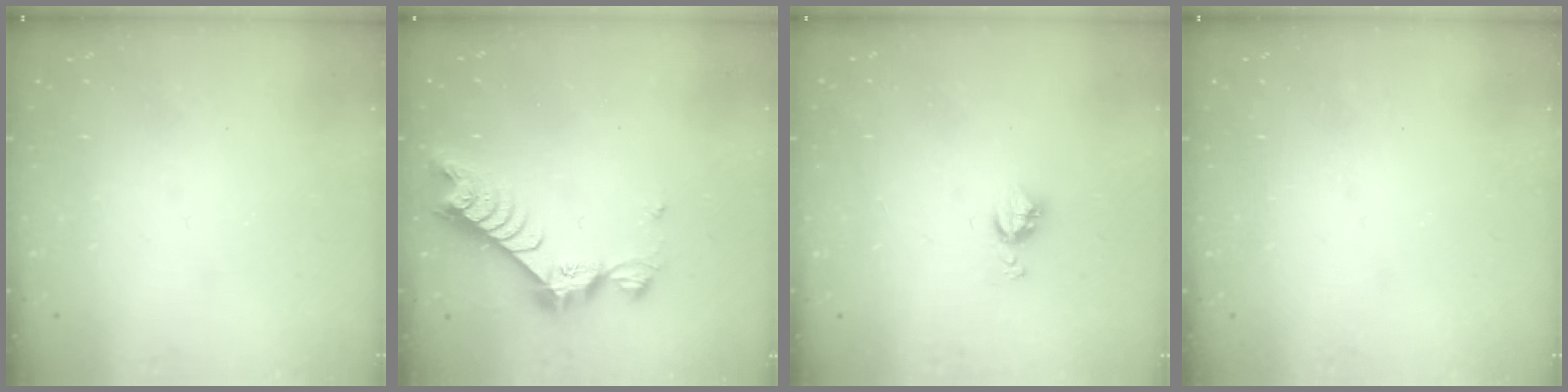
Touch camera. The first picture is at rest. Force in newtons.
{"total": 9.0, "press": 8.9, "slide": 0.9}
{"total": 5.0, "press": 4.9, "slide": 0.7}
{"total": 0.0}